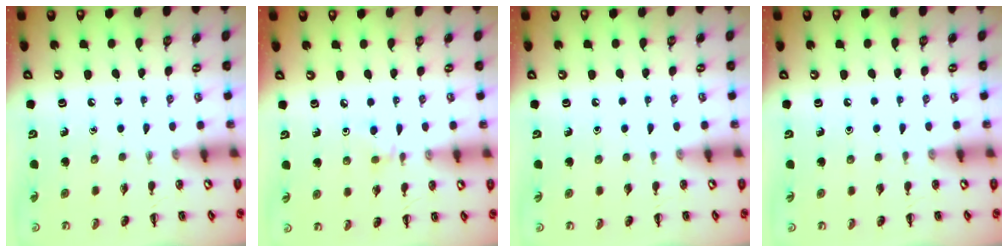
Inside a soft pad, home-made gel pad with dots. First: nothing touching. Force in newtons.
{"total": 2.6, "press": 2.4, "slide": 1.0}
{"total": 0.0}
{"total": 0.0}